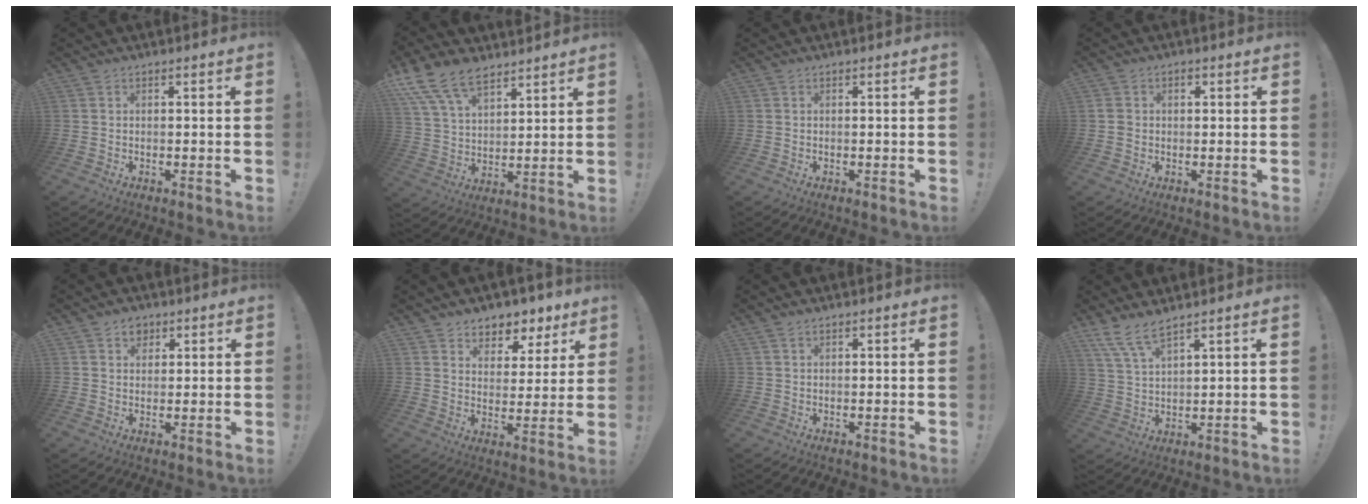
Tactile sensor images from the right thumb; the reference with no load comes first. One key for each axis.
{"total": 13.2, "fx": 10.0, "fy": 6.2, "fz": 6.2, "tx": -0.126, "ty": -0.054, "tz": 0.190}
{"total": 0.0}
{"total": 2.6, "fx": -0.2, "fy": 2.2, "fz": 1.3, "tx": -0.018, "ty": 0.007, "tz": -0.003}
{"total": 3.8, "fx": 2.1, "fy": 2.9, "fz": 1.0, "tx": -0.001, "ty": -0.010, "tz": 0.035}
{"total": 6.9, "fx": 5.0, "fy": 4.7, "fz": 0.9, "tx": 0.005, "ty": -0.050, "tz": 0.092}
{"total": 0.7, "fx": 0.5, "fy": 0.2, "fz": 0.4, "tx": 0.001, "ty": -0.003, "tz": 0.009}
{"total": 7.2, "fx": 5.6, "fy": 1.4, "fz": 4.2, "tx": -0.091, "ty": -0.023, "tz": 0.107}